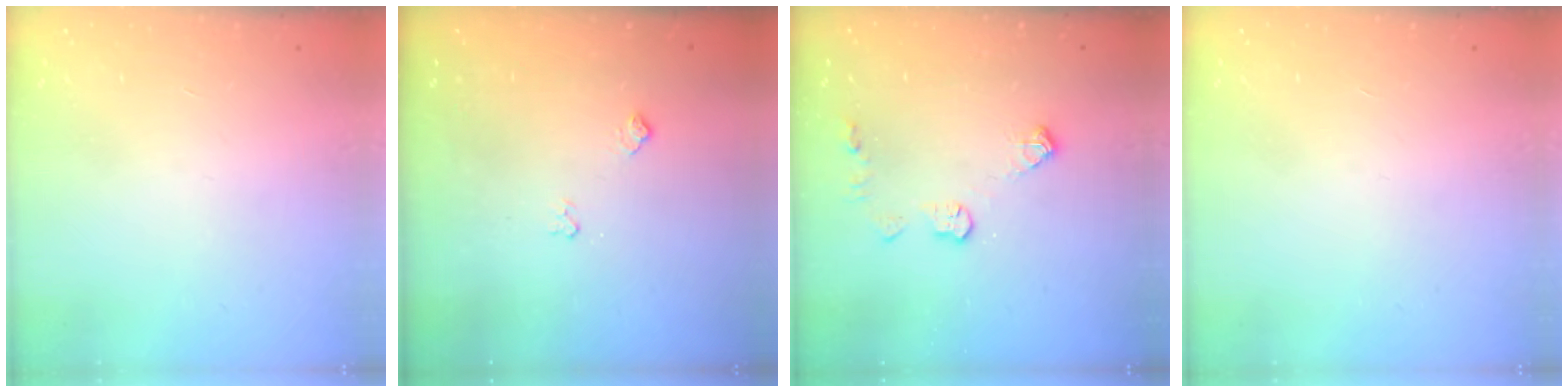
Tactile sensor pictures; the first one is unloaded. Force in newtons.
{"total": 6.0, "press": 5.9, "slide": 0.8}
{"total": 7.1, "press": 7.1, "slide": 0.2}
{"total": 0.0}